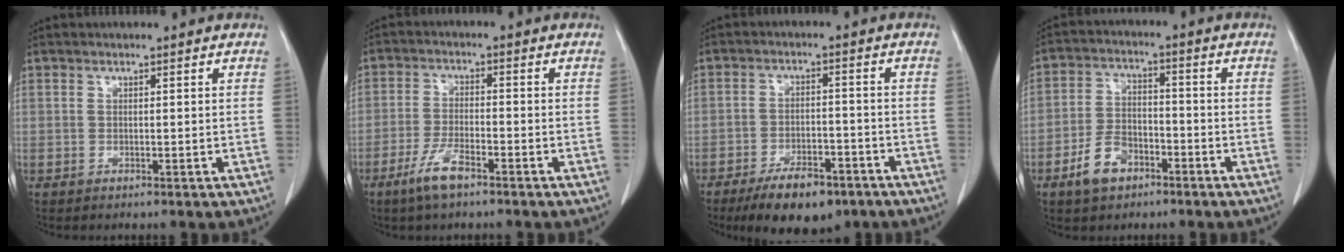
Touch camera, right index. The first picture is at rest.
{"total": 5.4, "force": [-3.7, 1.1, 3.8], "torque": [-0.084, -0.004, -0.070]}
{"total": 9.9, "force": [-7.0, 3.8, 5.9], "torque": [-0.095, -0.006, -0.111]}
{"total": 7.0, "force": [-4.0, 4.1, 3.9], "torque": [-0.087, 0.010, -0.069]}